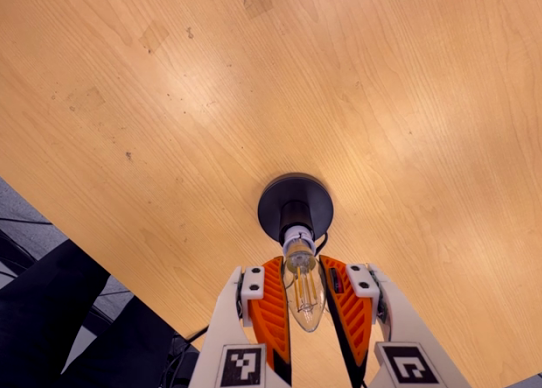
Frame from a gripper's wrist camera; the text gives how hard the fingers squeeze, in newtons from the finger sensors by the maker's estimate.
{"total": 11.5, "left": 11.2, "right": 11.9}